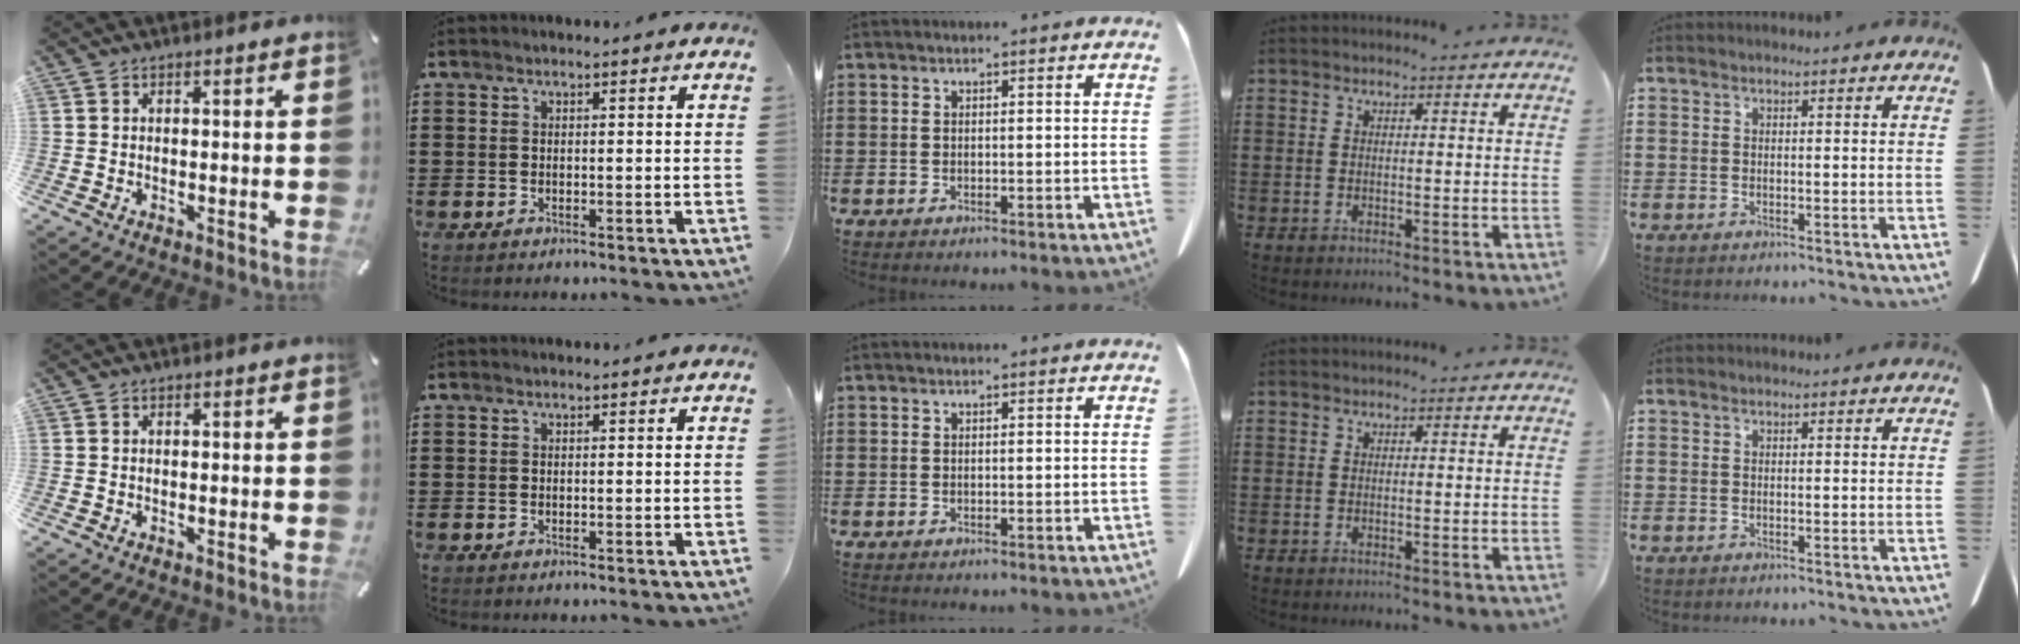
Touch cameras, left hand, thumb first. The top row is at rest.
{}